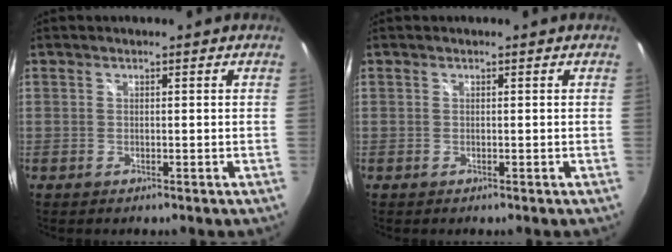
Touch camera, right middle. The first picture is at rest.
{"total": 0.0}